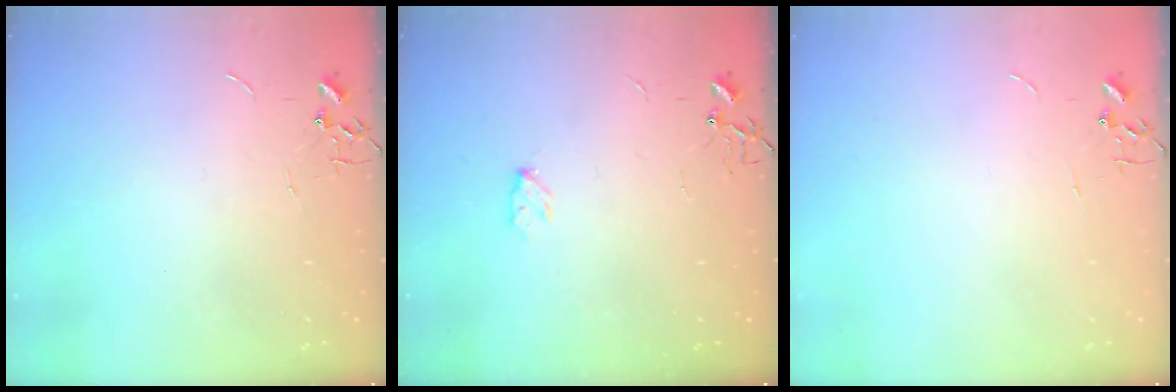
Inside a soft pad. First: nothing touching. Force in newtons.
{"total": 3.9, "press": 3.8, "slide": 0.5}
{"total": 0.0}